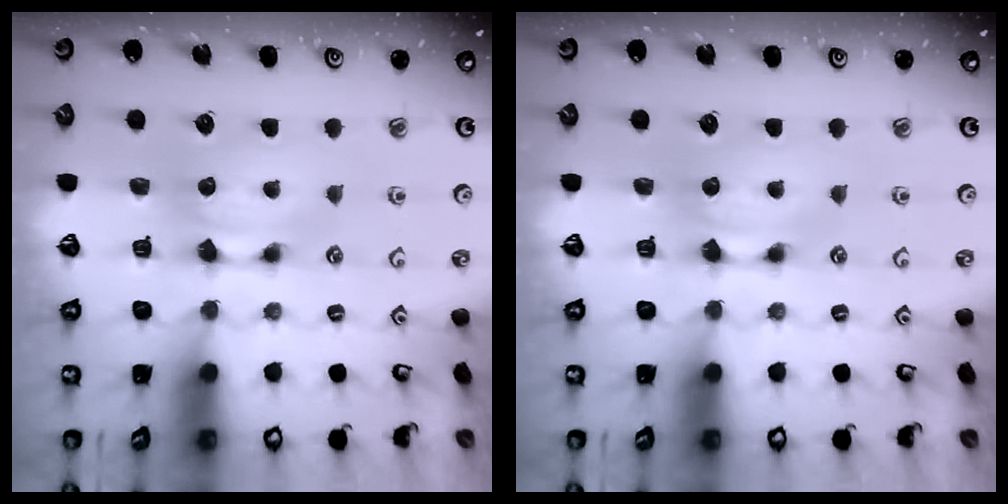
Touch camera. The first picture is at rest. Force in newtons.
{"total": 0.0}